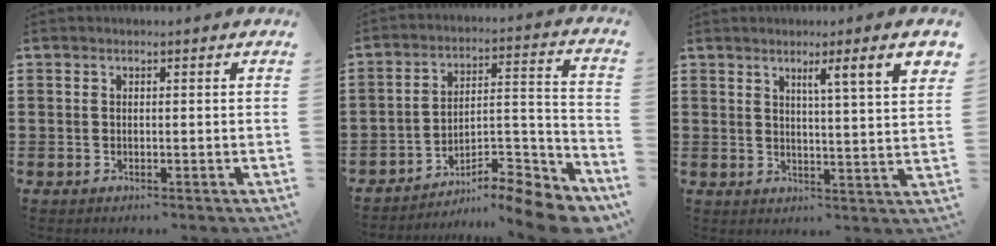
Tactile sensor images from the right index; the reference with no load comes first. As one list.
[{"total": 9.1, "force": [-8.0, 2.0, 3.8], "torque": [-0.037, 0.015, -0.157]}, {"total": 5.8, "force": [3.2, -0.3, 4.9], "torque": [-0.087, -0.011, 0.046]}]